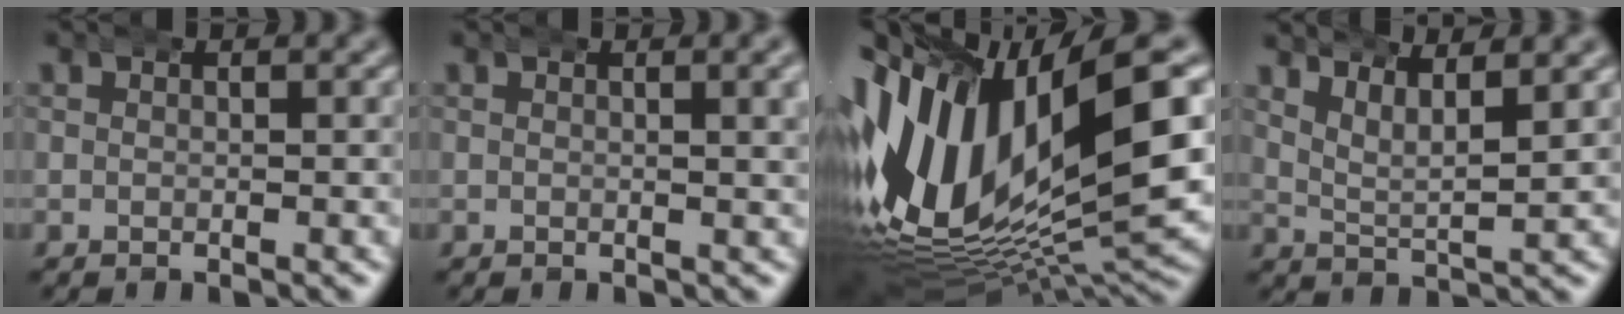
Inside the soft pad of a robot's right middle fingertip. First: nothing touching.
{"total": 1.5, "force": [0.7, 0.0, 1.3], "torque": [-0.011, 0.004, 0.012]}
{"total": 24.1, "force": [-0.3, 14.9, 18.9], "torque": [-0.340, -0.021, 0.010]}
{"total": 3.8, "force": [3.4, 0.9, 1.6], "torque": [-0.041, -0.005, 0.061]}